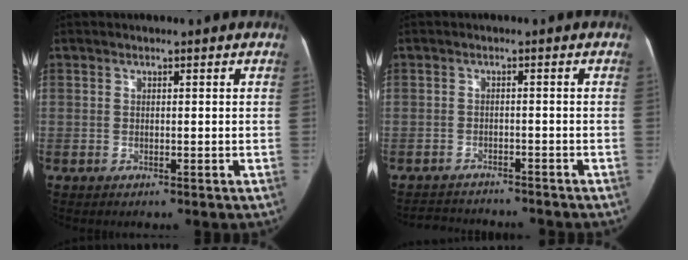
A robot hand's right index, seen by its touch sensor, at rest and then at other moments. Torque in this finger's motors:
{"motor_torque": [-0.59, -0.22, -1.05, -0.21]}